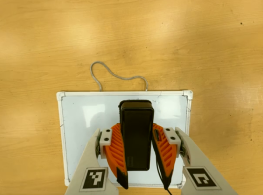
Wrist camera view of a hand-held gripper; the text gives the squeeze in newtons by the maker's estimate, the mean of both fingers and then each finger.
{"total": 7.2, "left": 5.7, "right": 8.6}